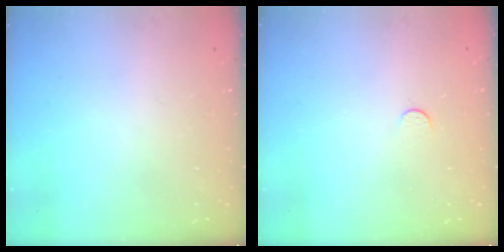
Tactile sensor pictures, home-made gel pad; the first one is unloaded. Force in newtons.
{"total": 3.0, "press": 3.0, "slide": 0.3}